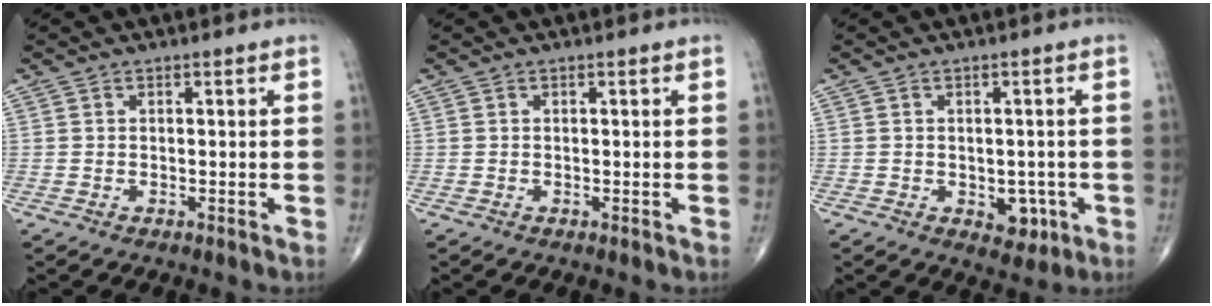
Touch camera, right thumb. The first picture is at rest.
{"total": 0.0}
{"total": 4.6, "force": [-1.3, 3.2, 3.1], "torque": [-0.012, 0.003, -0.010]}